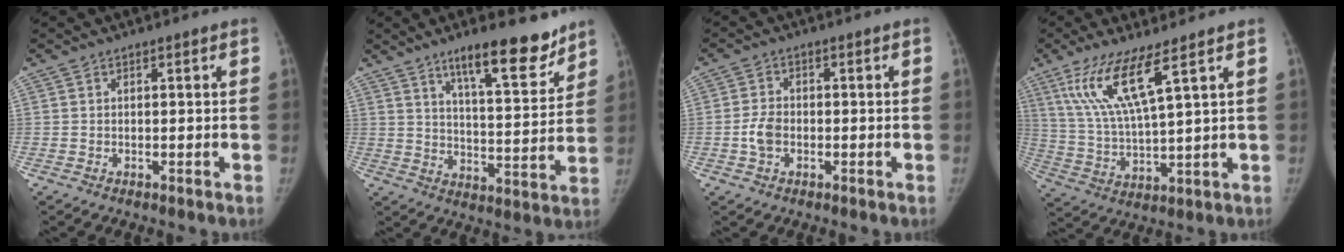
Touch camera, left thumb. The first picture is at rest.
{"total": 14.2, "force": [10.2, 3.7, 9.1], "torque": [-0.100, -0.071, 0.161]}
{"total": 3.9, "force": [-1.0, 2.8, 2.5], "torque": [-0.044, 0.006, -0.023]}
{"total": 11.7, "force": [6.5, 1.5, 9.6], "torque": [-0.206, -0.033, 0.138]}